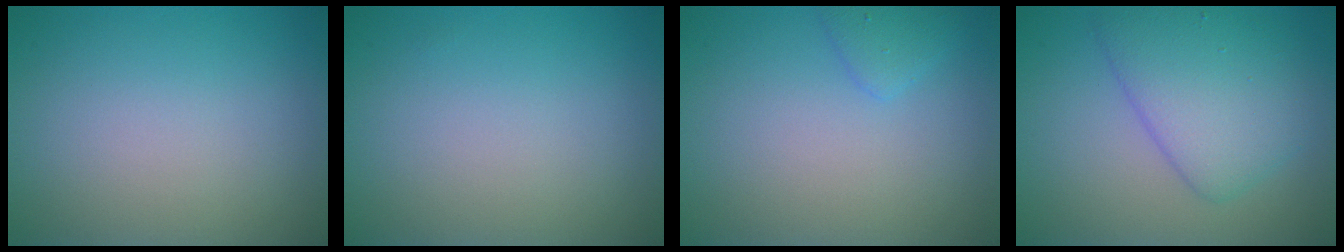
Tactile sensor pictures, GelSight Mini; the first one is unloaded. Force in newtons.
{"total": 0.0}
{"total": 1.4, "press": 1.4, "slide": 0.1}
{"total": 5.5, "press": 5.5, "slide": 0.2}